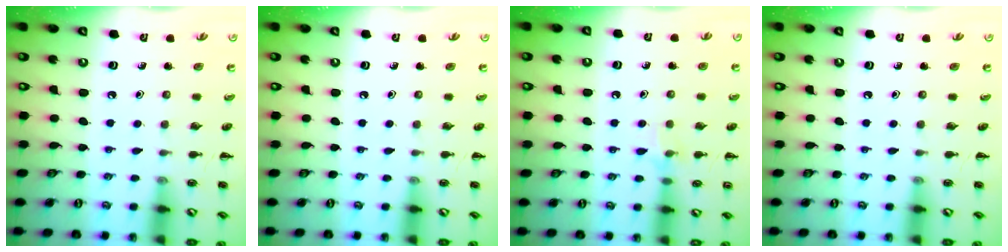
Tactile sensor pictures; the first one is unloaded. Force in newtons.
{"total": 0.0}
{"total": 6.2, "press": 6.1, "slide": 1.3}
{"total": 0.0}